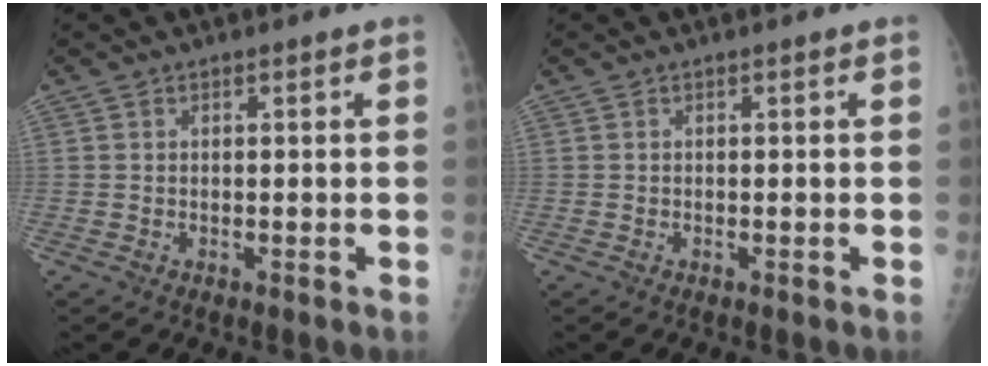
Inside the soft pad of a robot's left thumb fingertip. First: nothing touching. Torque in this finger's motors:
{"motor_torque": [0.12, 0.05, 0.08, 0.05, 0.00]}